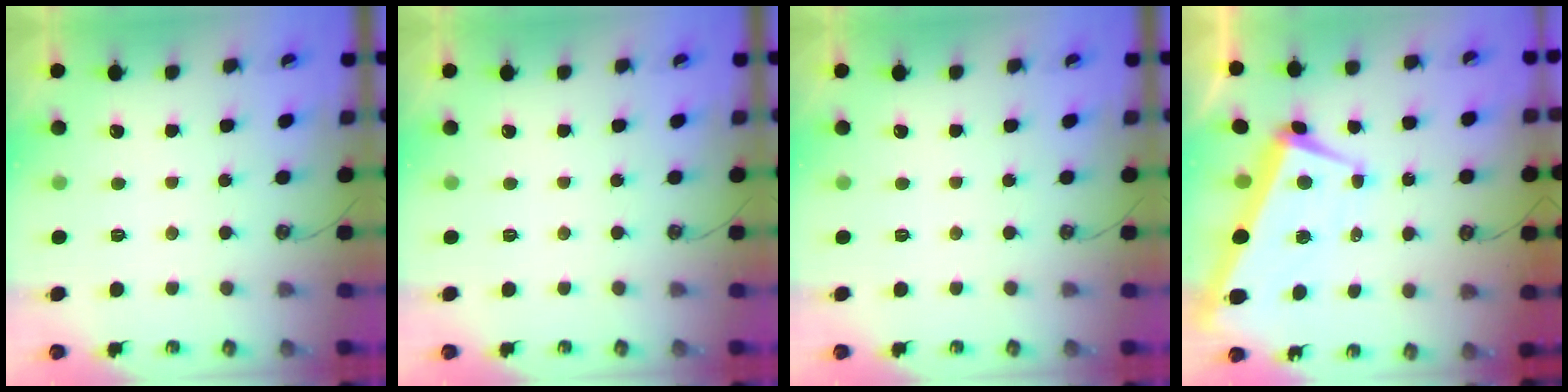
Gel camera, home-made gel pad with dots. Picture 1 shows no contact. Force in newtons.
{"total": 0.0}
{"total": 0.0}
{"total": 1.9, "press": 1.5, "slide": 1.2}